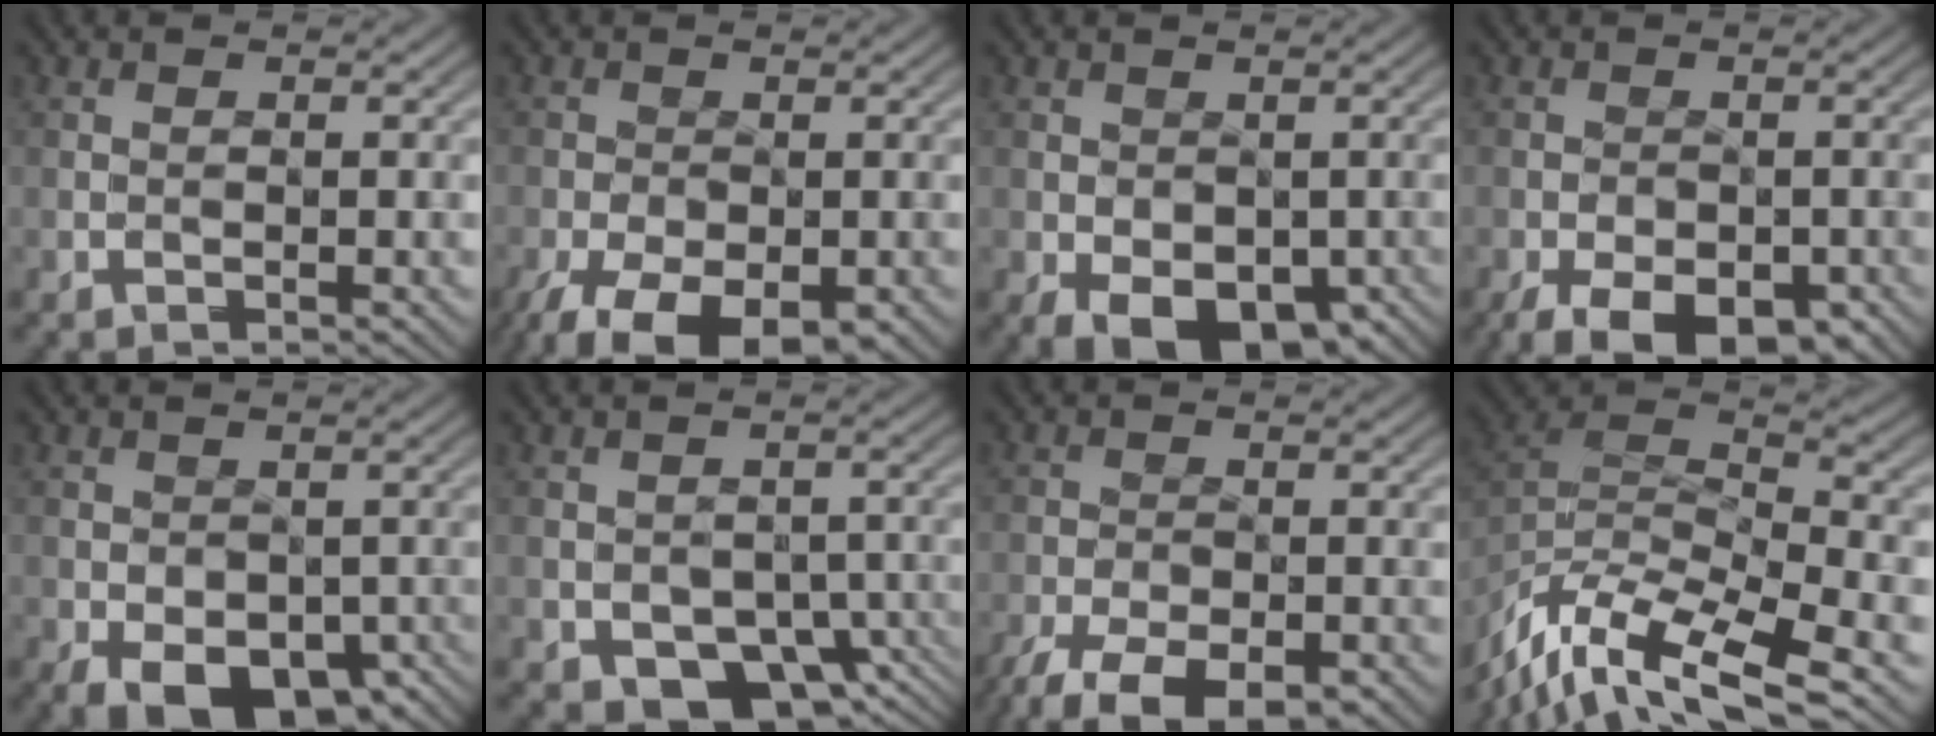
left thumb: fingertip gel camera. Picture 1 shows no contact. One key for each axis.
{"total": 11.5, "fx": -7.1, "fy": 5.2, "fz": 7.5, "tx": -0.132, "ty": -0.042, "tz": -0.101}
{"total": 7.5, "fx": -3.7, "fy": 4.2, "fz": 5.0, "tx": -0.081, "ty": -0.026, "tz": -0.045}
{"total": 9.1, "fx": -5.9, "fy": 4.2, "fz": 5.4, "tx": -0.093, "ty": -0.019, "tz": -0.083}
{"total": 8.3, "fx": -4.3, "fy": 4.7, "fz": 5.4, "tx": -0.084, "ty": -0.028, "tz": -0.053}
{"total": 7.1, "fx": -3.4, "fy": 4.6, "fz": 4.2, "tx": -0.065, "ty": -0.023, "tz": -0.042}
{"total": 10.0, "fx": -7.2, "fy": 4.1, "fz": 5.6, "tx": -0.105, "ty": -0.037, "tz": -0.110}
{"total": 13.3, "fx": -9.4, "fy": 4.0, "fz": 8.6, "tx": -0.213, "ty": -0.013, "tz": -0.156}